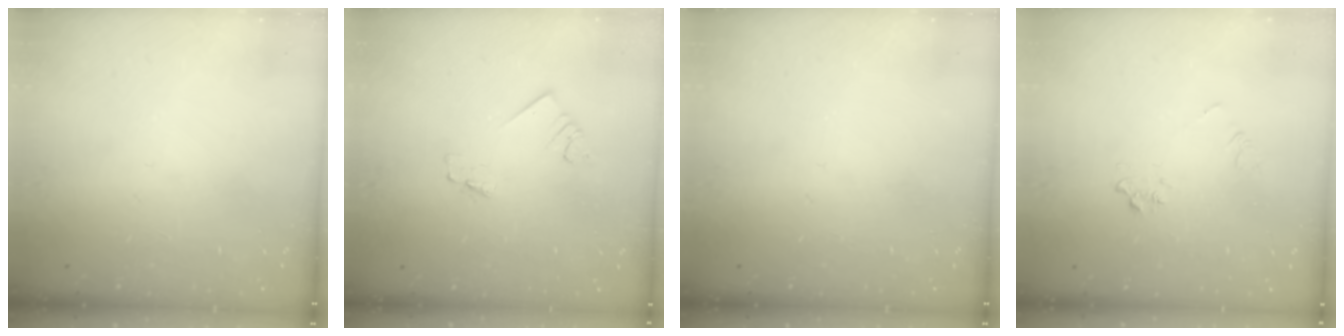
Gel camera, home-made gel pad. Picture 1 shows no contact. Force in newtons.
{"total": 1.6, "press": 1.6, "slide": 0.1}
{"total": 0.0}
{"total": 5.0, "press": 4.9, "slide": 0.6}